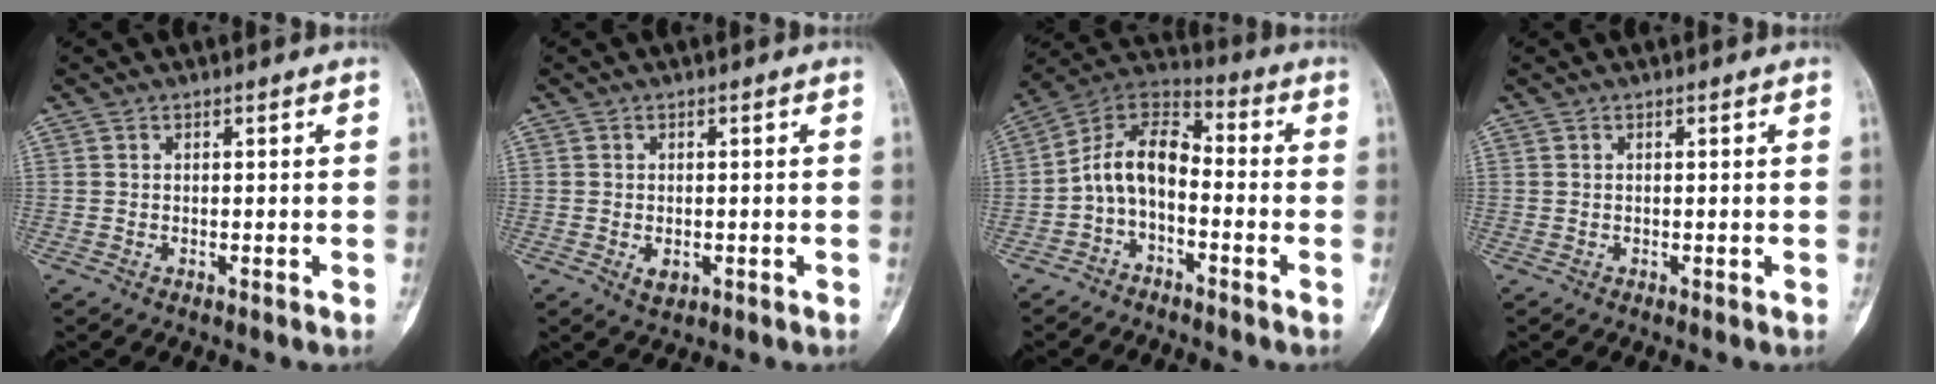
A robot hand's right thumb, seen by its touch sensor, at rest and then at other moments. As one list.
[{"total": 2.2, "force": [-0.7, 1.4, 1.6], "torque": [-0.016, -0.002, -0.008]}, {"total": 9.7, "force": [-2.5, 5.6, 7.6], "torque": [-0.126, 0.063, -0.063]}, {"total": 0.0}]